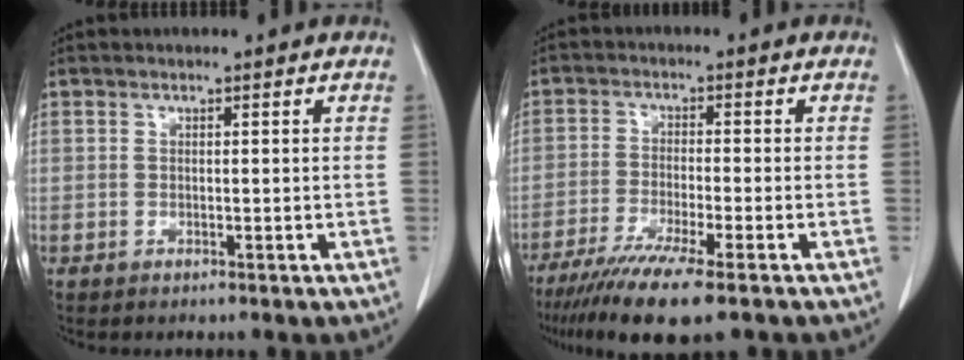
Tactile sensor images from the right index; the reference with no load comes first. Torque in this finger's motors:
{"motor_torque": [1.08, -1.06, 0.60, 0.17]}